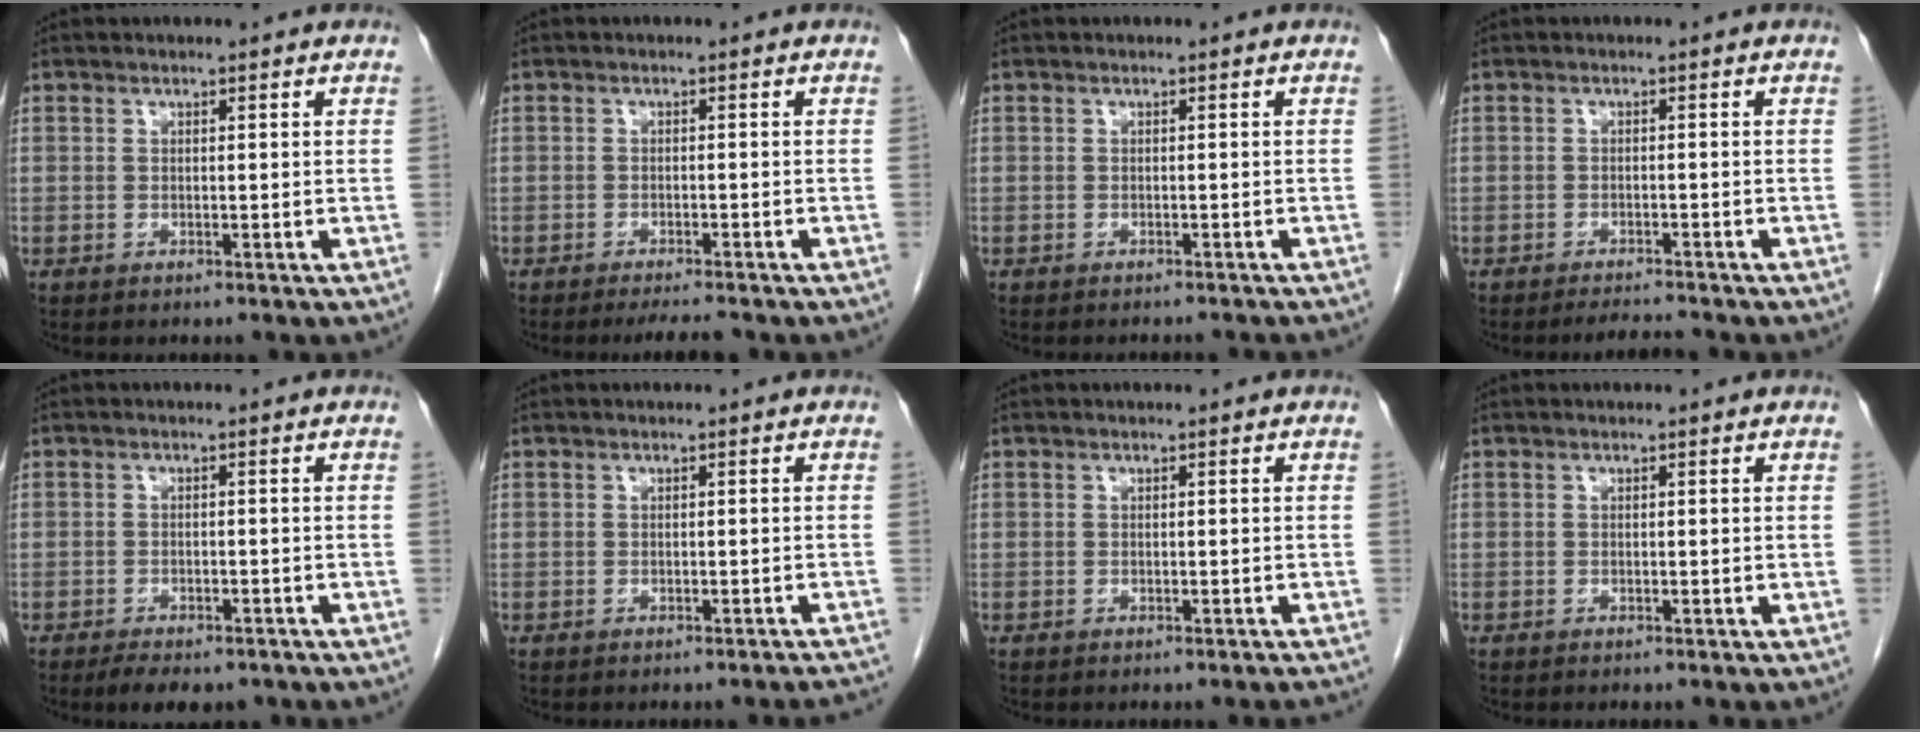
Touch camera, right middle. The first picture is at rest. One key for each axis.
{"total": 3.7, "fx": -3.3, "fy": 0.1, "fz": 1.7, "tx": -0.023, "ty": -0.009, "tz": -0.049}
{"total": 4.5, "fx": -4.2, "fy": 0.7, "fz": 1.3, "tx": -0.017, "ty": -0.010, "tz": -0.047}
{"total": 2.8, "fx": -2.7, "fy": -0.4, "fz": 0.7, "tx": -0.015, "ty": -0.013, "tz": -0.041}
{"total": 6.6, "fx": -5.2, "fy": 2.7, "fz": 3.1, "tx": -0.038, "ty": -0.004, "tz": -0.070}
{"total": 3.5, "fx": -3.4, "fy": -0.1, "fz": 0.8, "tx": -0.006, "ty": -0.012, "tz": -0.038}
{"total": 1.5, "fx": -1.5, "fy": -0.1, "fz": 0.5, "tx": -0.008, "ty": 0.000, "tz": -0.018}
{"total": 0.0}